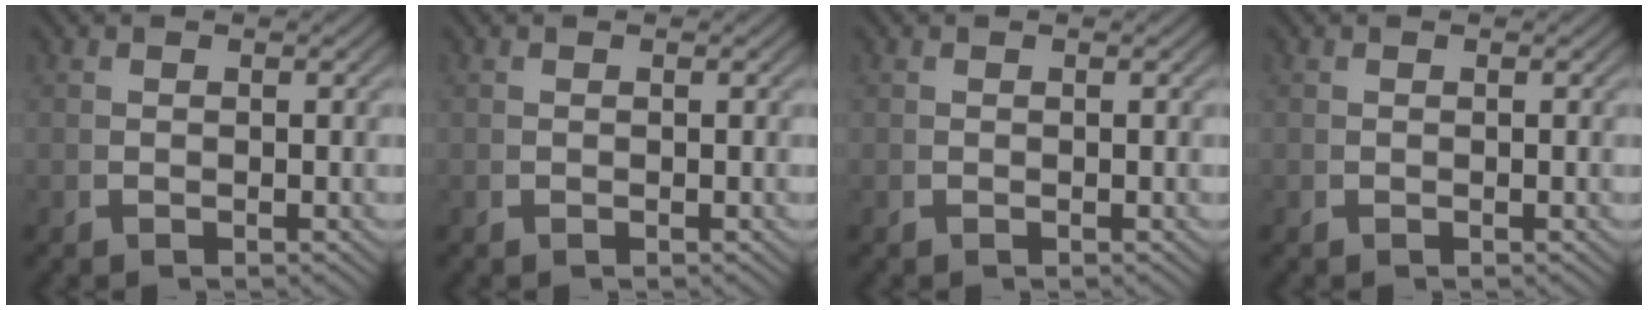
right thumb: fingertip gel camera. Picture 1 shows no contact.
{"total": 0.0}
{"total": 0.0}
{"total": 0.0}